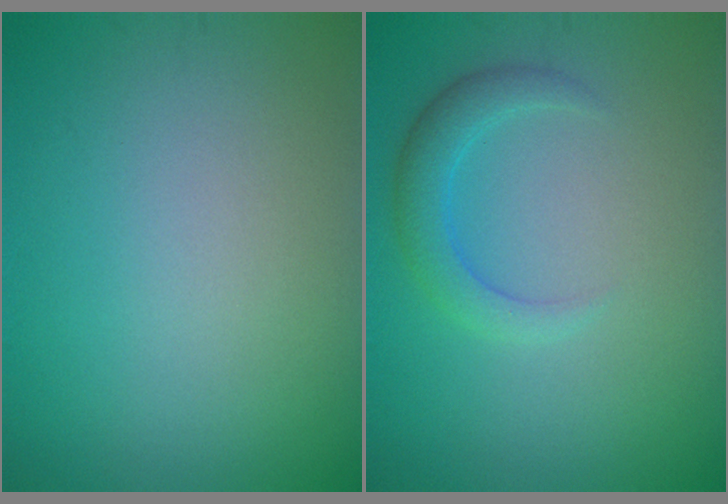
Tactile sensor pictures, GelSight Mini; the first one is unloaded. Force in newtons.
{"total": 2.5, "press": 2.5, "slide": 0.1}